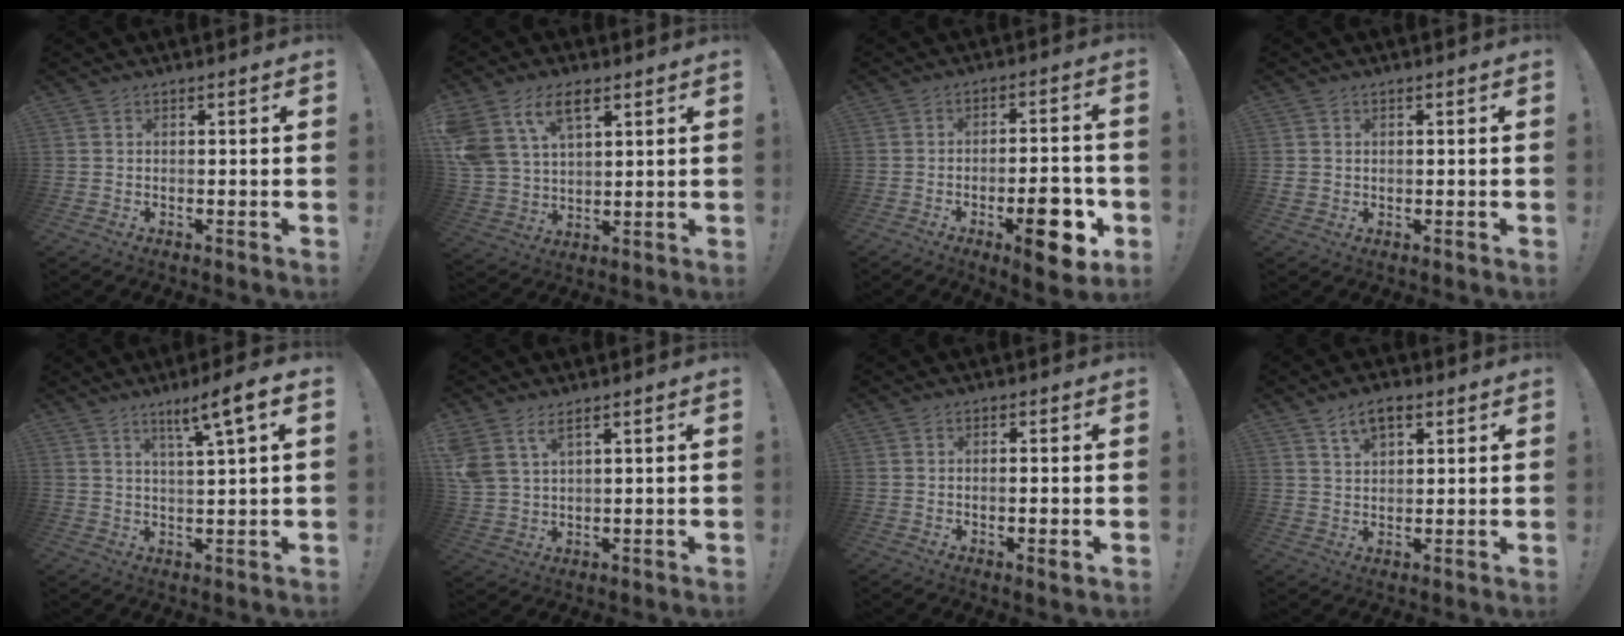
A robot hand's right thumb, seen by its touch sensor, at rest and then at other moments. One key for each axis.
{"total": 13.1, "fx": 7.2, "fy": 7.9, "fz": 7.6, "tx": -0.146, "ty": -0.026, "tz": 0.140}
{"total": 13.7, "fx": -5.4, "fy": 5.4, "fz": 11.4, "tx": -0.128, "ty": 0.025, "tz": -0.075}
{"total": 1.8, "fx": 0.5, "fy": 1.6, "fz": 0.5, "tx": -0.007, "ty": 0.002, "tz": 0.011}
{"total": 7.9, "fx": 4.2, "fy": 0.1, "fz": 6.7, "tx": -0.095, "ty": -0.026, "tz": 0.060}
{"total": 6.1, "fx": 3.9, "fy": 2.9, "fz": 3.6, "tx": -0.077, "ty": -0.019, "tz": 0.077}
{"total": 2.1, "fx": -0.2, "fy": 0.0, "fz": 2.1, "tx": -0.034, "ty": -0.003, "tz": -0.003}
{"total": 6.7, "fx": 4.0, "fy": 3.7, "fz": 4.0, "tx": -0.062, "ty": -0.009, "tz": 0.073}